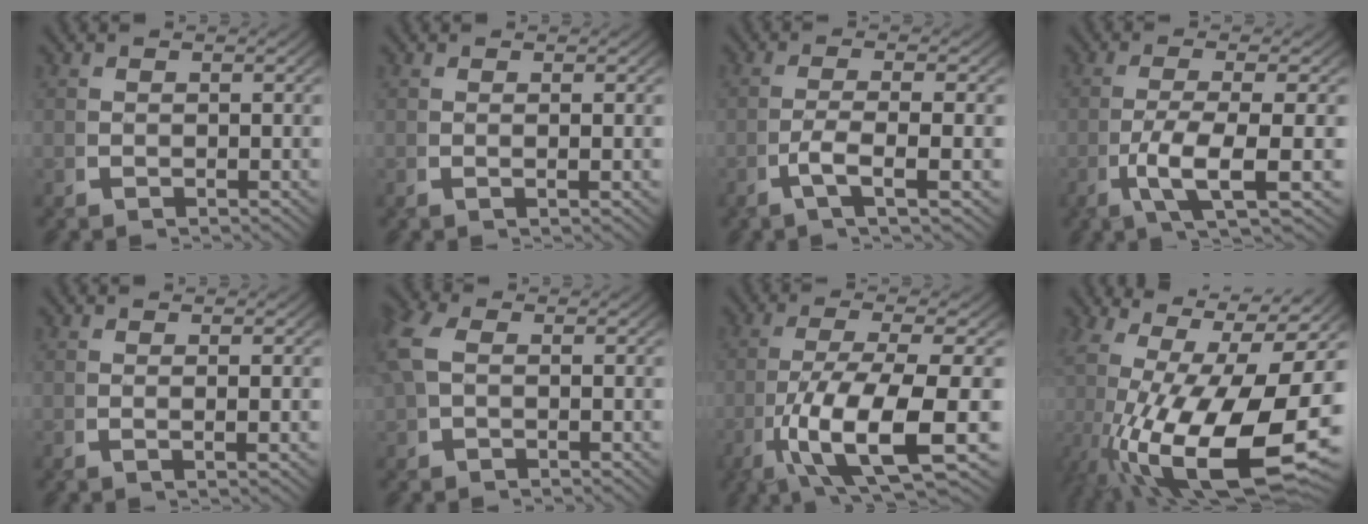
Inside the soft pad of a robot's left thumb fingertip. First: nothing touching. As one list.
[{"total": 0.9, "force": [0.4, -0.1, 0.9], "torque": [-0.021, 0.001, 0.004]}, {"total": 4.2, "force": [-0.7, 0.5, 4.1], "torque": [-0.092, -0.002, -0.014]}, {"total": 6.8, "force": [-0.9, 1.8, 6.5], "torque": [-0.143, -0.015, -0.009]}, {"total": 1.2, "force": [0.3, -0.1, 1.2], "torque": [-0.027, 0.001, 0.004]}, {"total": 2.7, "force": [0.5, 1.9, 1.9], "torque": [-0.064, -0.004, 0.014]}, {"total": 12.1, "force": [-2.7, 5.2, 10.6], "torque": [-0.237, -0.049, -0.012]}, {"total": 19.9, "force": [-2.4, 10.8, 16.6], "torque": [-0.296, -0.068, 0.007]}]